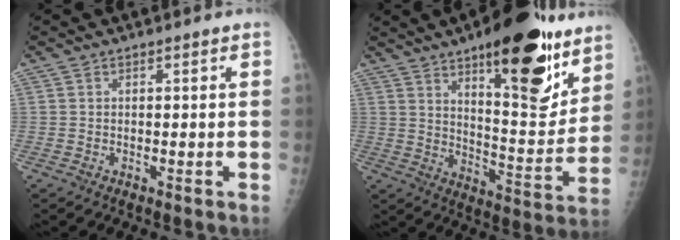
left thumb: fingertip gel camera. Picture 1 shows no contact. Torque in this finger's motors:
{"motor_torque": [2.58, 1.17, 1.53, -1.24, 0.53]}